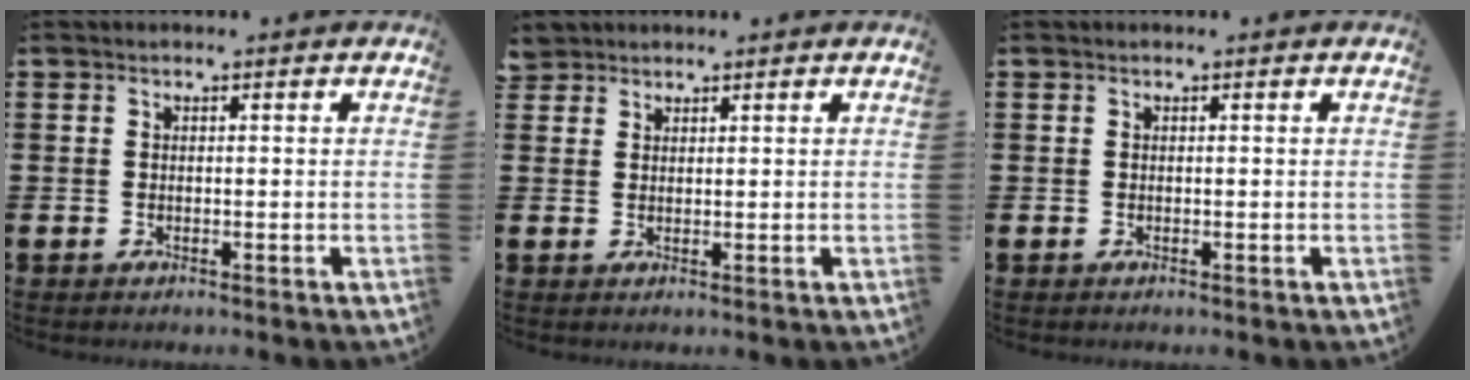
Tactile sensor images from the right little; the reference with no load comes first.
{"total": 1.9, "force": [1.7, 0.7, 0.0], "torque": [0.002, 0.001, 0.033]}
{"total": 0.0}